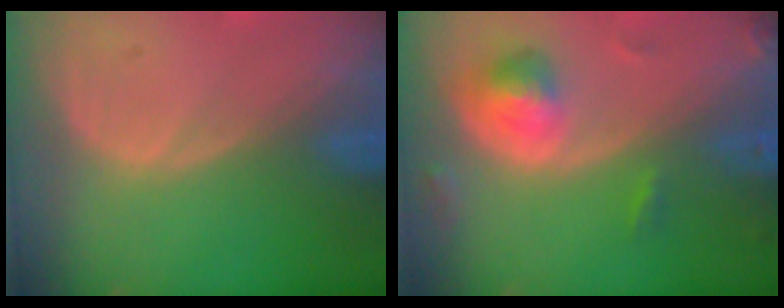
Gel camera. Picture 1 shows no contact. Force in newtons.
{"total": 5.0, "press": 4.8, "slide": 1.5}